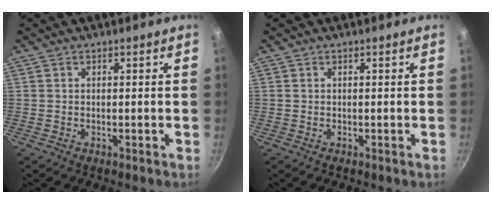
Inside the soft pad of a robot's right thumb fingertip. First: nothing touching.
{"total": 0.0}